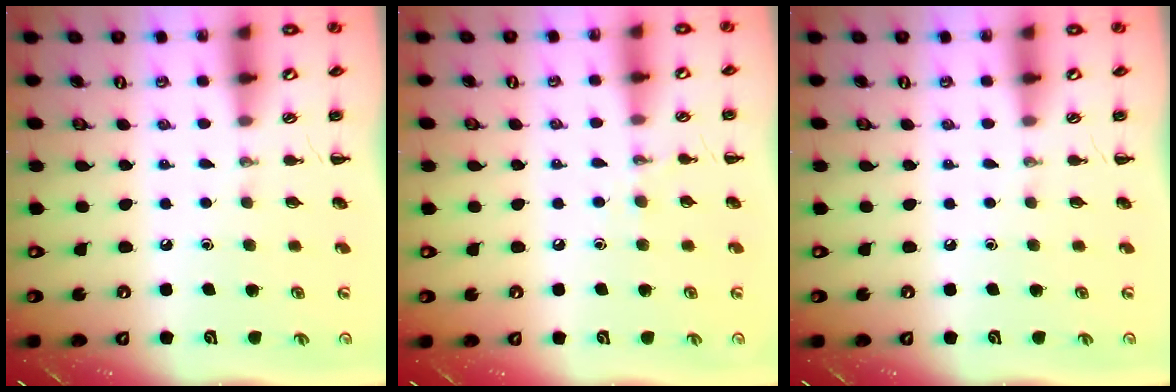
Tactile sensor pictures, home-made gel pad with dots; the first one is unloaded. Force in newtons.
{"total": 5.8, "press": 5.6, "slide": 1.6}
{"total": 0.0}